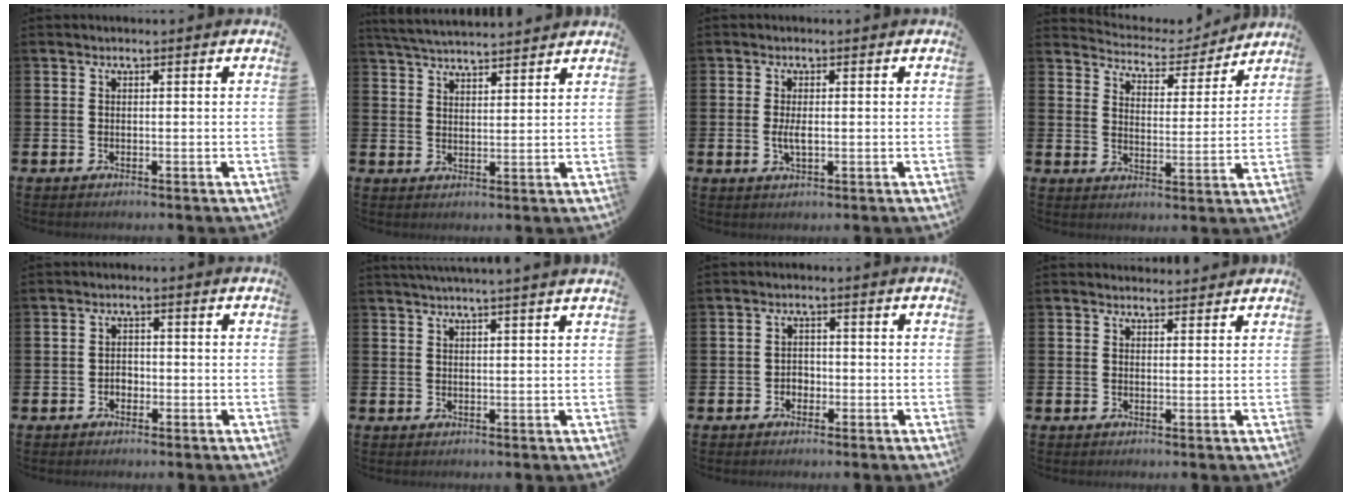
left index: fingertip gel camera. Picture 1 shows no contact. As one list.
[{"total": 4.5, "force": [4.5, 0.1, 0.4], "torque": [-0.026, -0.022, 0.082]}, {"total": 2.3, "force": [0.0, 0.9, 2.1], "torque": [-0.036, 0.000, -0.003]}, {"total": 4.8, "force": [4.7, 1.3, 0.3], "torque": [-0.025, -0.041, 0.075]}, {"total": 1.5, "force": [-0.6, 1.2, 0.6], "torque": [-0.009, 0.002, -0.015]}, {"total": 2.5, "force": [2.4, -0.8, 0.2], "torque": [-0.011, -0.010, 0.045]}, {"total": 1.8, "force": [-0.8, 1.6, 0.6], "torque": [-0.009, 0.001, -0.019]}, {"total": 1.9, "force": [1.8, 0.4, -0.1], "torque": [0.010, -0.010, 0.031]}]